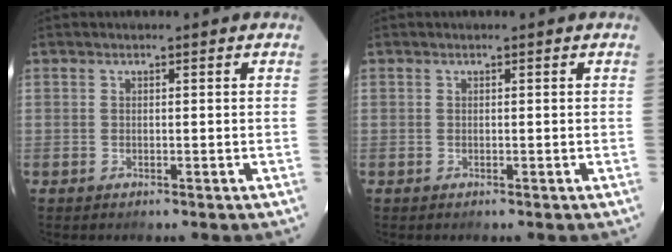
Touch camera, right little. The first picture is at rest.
{"total": 0.0}